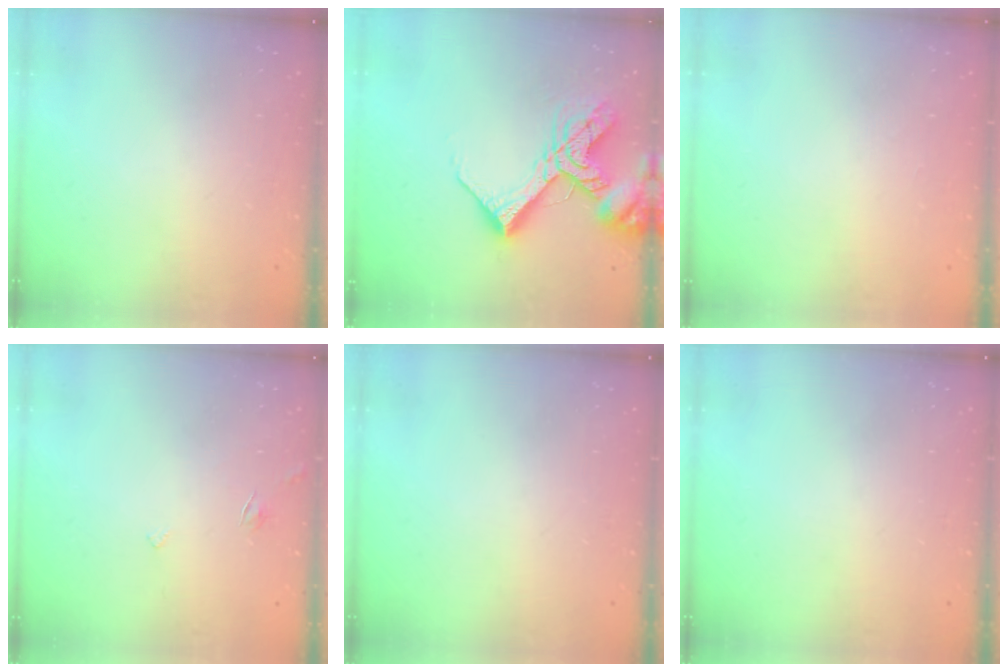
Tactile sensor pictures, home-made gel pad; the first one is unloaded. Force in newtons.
{"total": 17.0, "press": 16.9, "slide": 2.1}
{"total": 1.7, "press": 1.7, "slide": 0.1}
{"total": 2.8, "press": 2.8, "slide": 0.3}
{"total": 0.0}
{"total": 0.0}